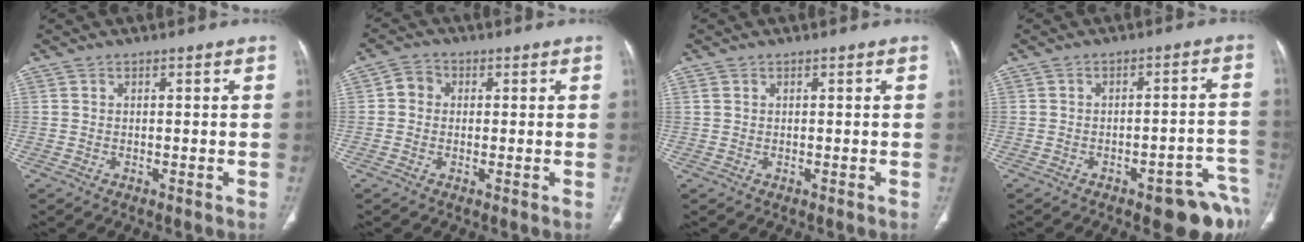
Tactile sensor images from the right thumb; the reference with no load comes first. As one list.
[{"total": 3.3, "force": [0.3, 3.0, 1.4], "torque": [-0.011, 0.009, -0.003]}, {"total": 0.6, "force": [0.3, 0.5, 0.2], "torque": [0.002, 0.004, 0.006]}, {"total": 10.9, "force": [-6.4, 3.4, 8.1], "torque": [-0.062, 0.042, -0.077]}]